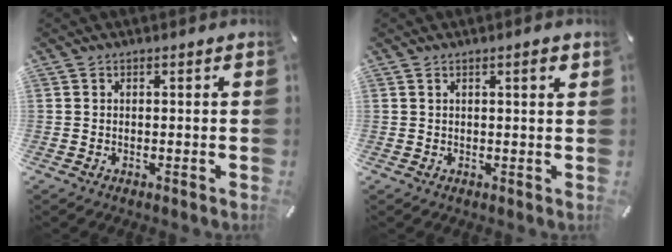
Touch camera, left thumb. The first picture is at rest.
{"total": 2.2, "force": [0.9, 0.3, 1.9], "torque": [-0.041, 0.002, 0.014]}